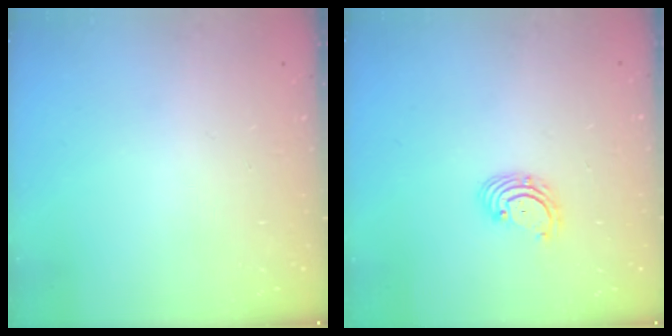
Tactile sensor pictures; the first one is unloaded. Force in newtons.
{"total": 2.9, "press": 2.9, "slide": 0.3}